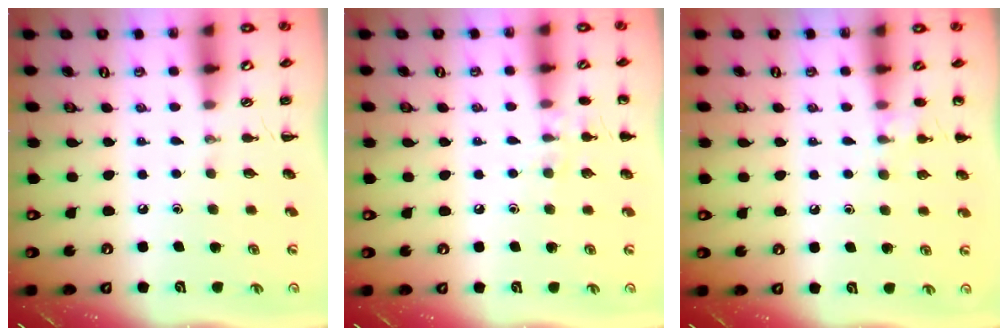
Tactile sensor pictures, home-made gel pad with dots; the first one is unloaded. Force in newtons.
{"total": 7.4, "press": 7.1, "slide": 2.1}
{"total": 6.9, "press": 6.5, "slide": 2.2}